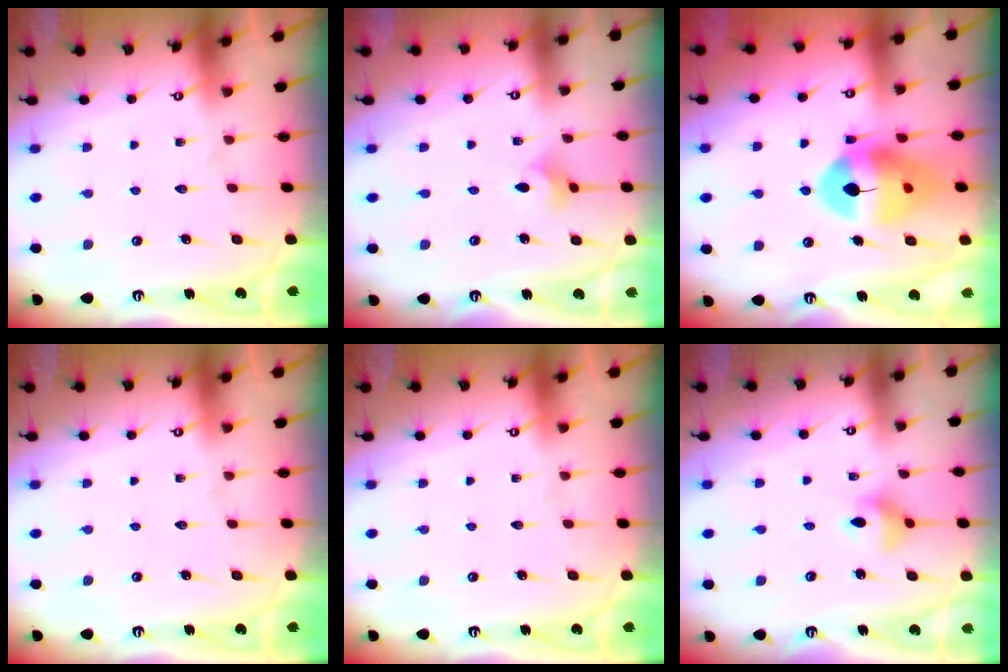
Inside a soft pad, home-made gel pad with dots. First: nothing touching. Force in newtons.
{"total": 3.8, "press": 3.7, "slide": 0.7}
{"total": 13.3, "press": 13.3, "slide": 1.4}
{"total": 0.0}
{"total": 0.0}
{"total": 5.7, "press": 5.4, "slide": 1.8}